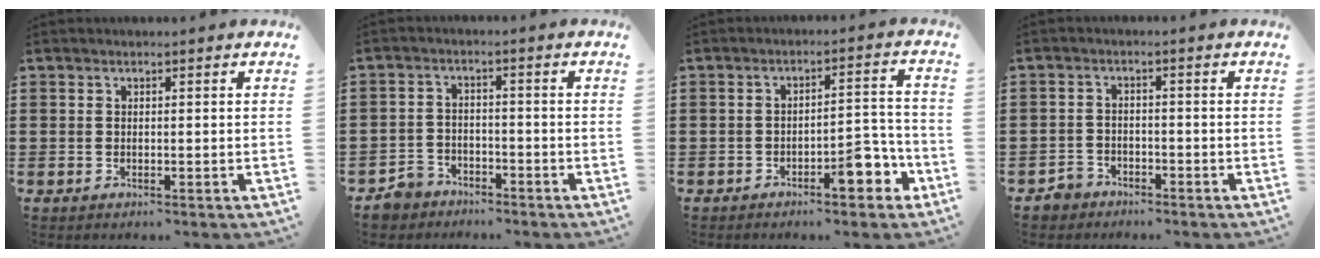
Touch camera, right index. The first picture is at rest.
{"total": 3.7, "force": [-3.4, 1.5, 0.2], "torque": [-0.024, 0.001, -0.076]}
{"total": 6.4, "force": [-3.6, 2.1, 4.9], "torque": [-0.060, 0.004, -0.064]}
{"total": 2.3, "force": [-2.1, 1.1, 0.2], "torque": [-0.009, 0.005, -0.044]}